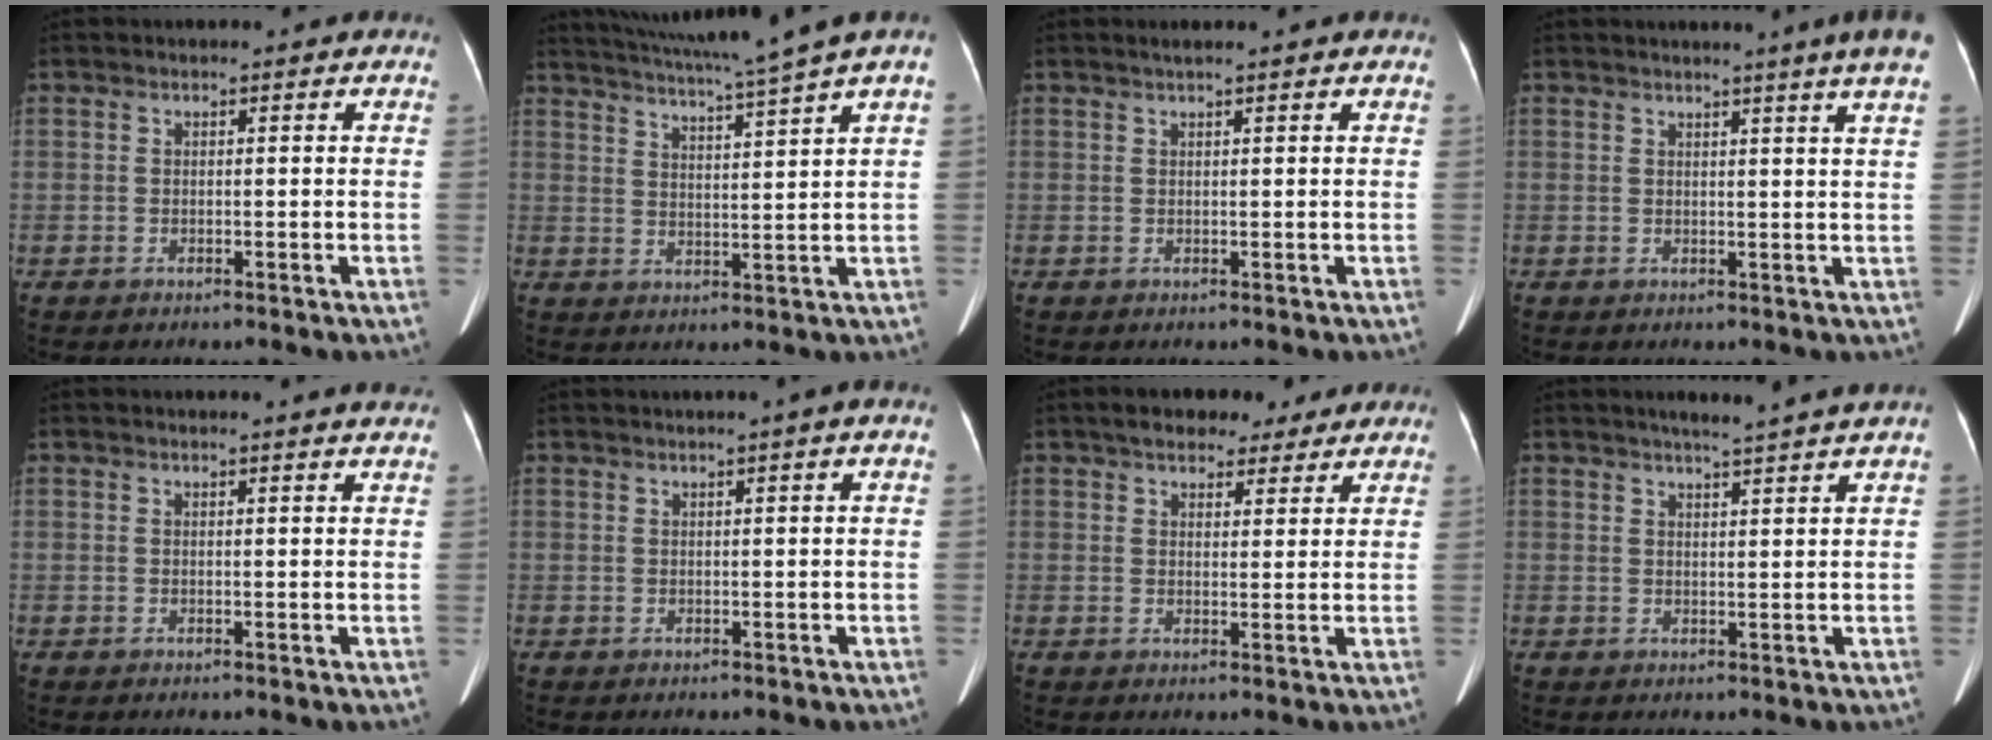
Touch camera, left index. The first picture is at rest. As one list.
[{"total": 11.7, "force": [9.7, -2.2, 6.1], "torque": [-0.106, -0.008, 0.140]}, {"total": 1.4, "force": [1.1, -0.2, 0.8], "torque": [-0.015, 0.014, 0.020]}, {"total": 6.0, "force": [4.5, -1.3, 3.8], "torque": [-0.046, -0.004, 0.038]}, {"total": 3.6, "force": [3.3, -0.6, 1.3], "torque": [-0.018, 0.001, 0.023]}, {"total": 1.6, "force": [0.9, -0.5, 1.3], "torque": [-0.022, 0.001, 0.018]}, {"total": 8.1, "force": [6.2, 3.7, 3.6], "torque": [-0.037, 0.023, 0.086]}, {"total": 5.0, "force": [4.2, -1.0, 2.4], "torque": [-0.036, 0.002, 0.054]}]